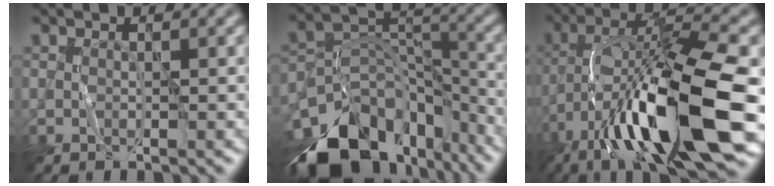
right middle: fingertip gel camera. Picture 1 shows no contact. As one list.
[{"total": 15.7, "force": [-11.5, 8.6, 6.4], "torque": [-0.140, 0.000, -0.172]}, {"total": 16.2, "force": [-7.4, 3.9, 13.8], "torque": [-0.254, 0.014, -0.113]}]